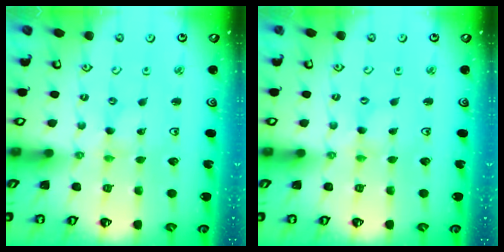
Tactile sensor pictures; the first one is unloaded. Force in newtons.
{"total": 0.5, "press": 0.5, "slide": 0.1}